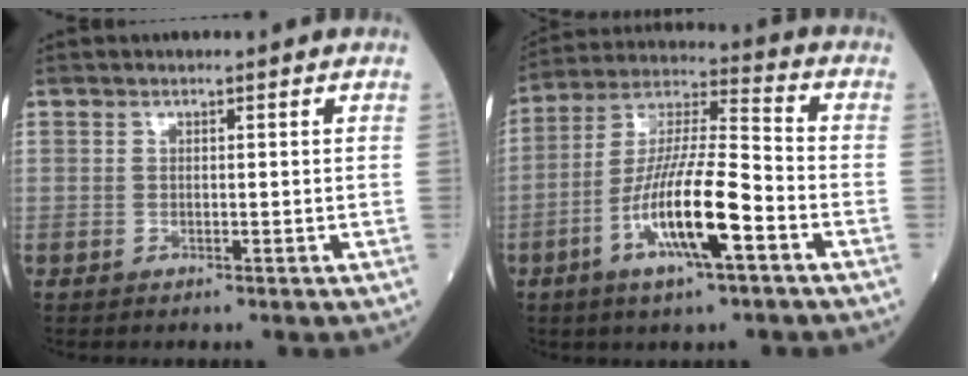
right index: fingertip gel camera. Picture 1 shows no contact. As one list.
[{"total": 14.2, "force": [-5.4, 1.8, 13.0], "torque": [-0.252, -0.005, -0.100]}]